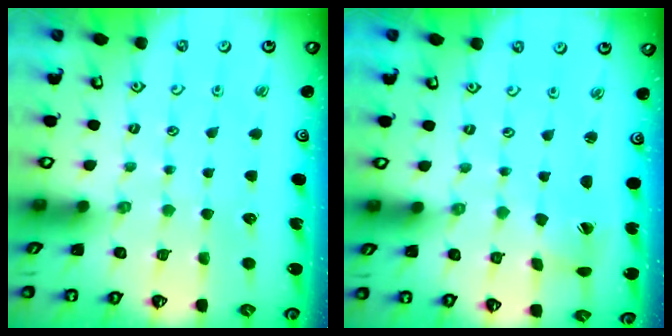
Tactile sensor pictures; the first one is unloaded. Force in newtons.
{"total": 2.2, "press": 2.2, "slide": 0.1}